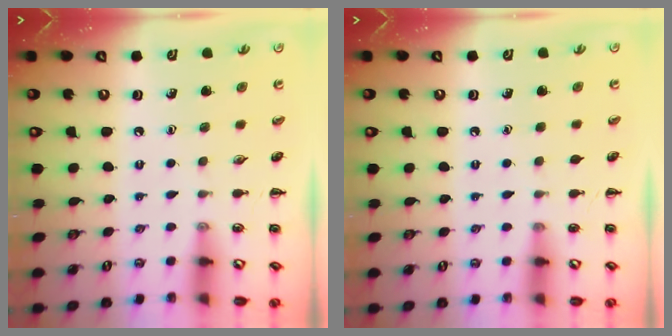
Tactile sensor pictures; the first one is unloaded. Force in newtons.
{"total": 0.0}